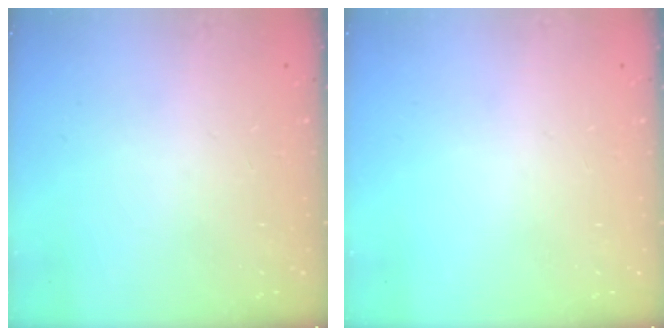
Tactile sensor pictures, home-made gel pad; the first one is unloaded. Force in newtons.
{"total": 0.0}